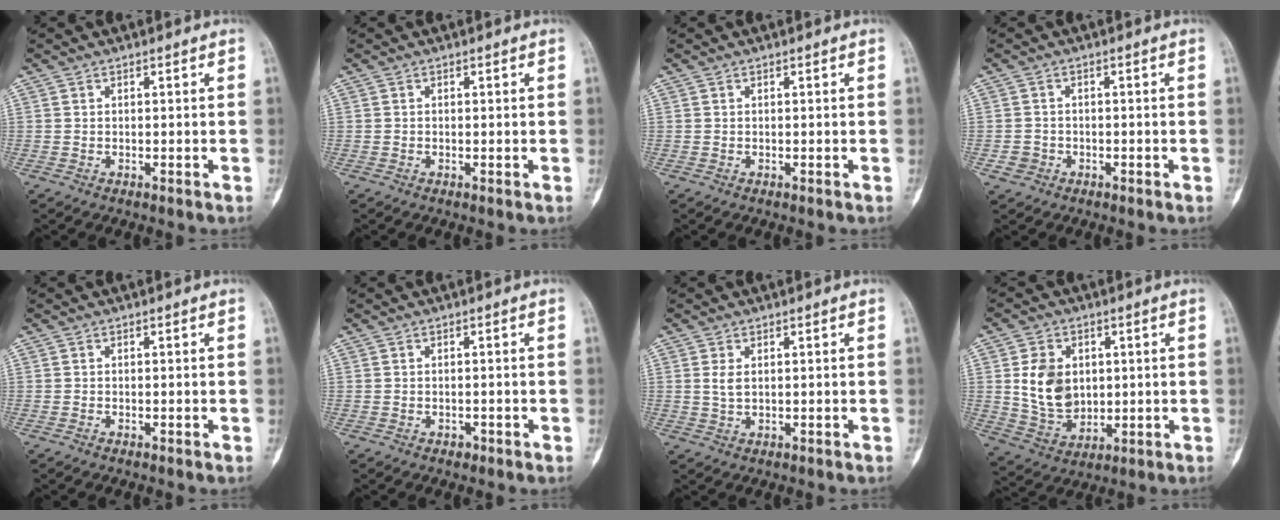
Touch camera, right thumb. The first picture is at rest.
{"total": 0.0}
{"total": 0.0}
{"total": 2.2, "force": [-0.9, 2.0, 0.4], "torque": [-0.004, 0.009, -0.016]}
{"total": 0.0}
{"total": 1.0, "force": [-0.6, 0.7, 0.4], "torque": [-0.007, 0.004, -0.009]}
{"total": 2.1, "force": [0.6, 1.2, 1.7], "torque": [-0.034, 0.001, 0.017]}
{"total": 10.7, "force": [1.7, 8.1, 6.8], "torque": [-0.097, -0.014, 0.043]}